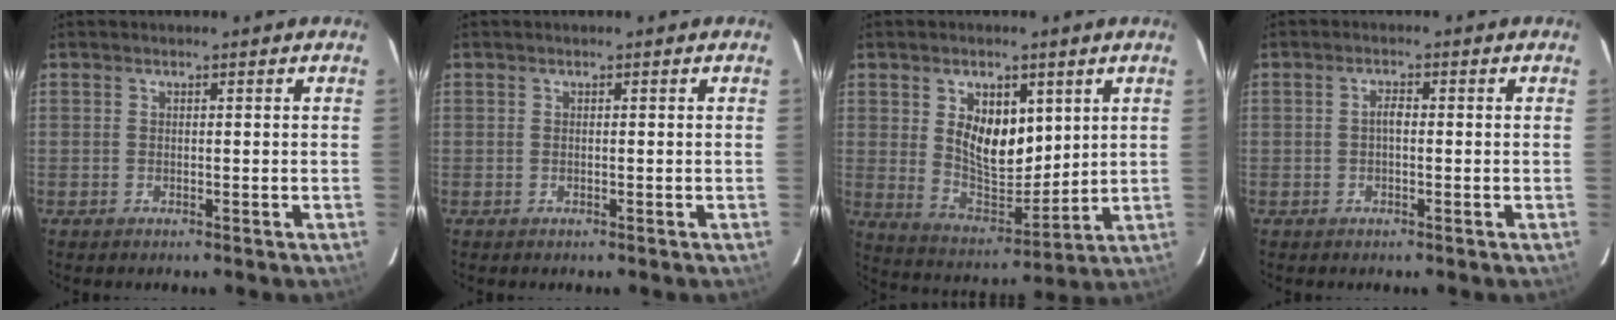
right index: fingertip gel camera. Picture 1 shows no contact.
{"total": 0.0}
{"total": 11.8, "force": [3.8, 7.0, 8.7], "torque": [-0.150, -0.004, 0.083]}
{"total": 1.5, "force": [-0.2, 0.7, 1.3], "torque": [-0.024, 0.008, -0.007]}